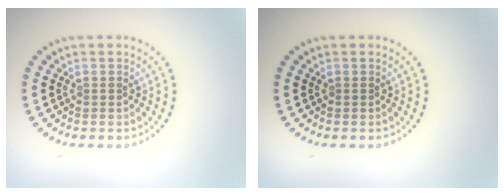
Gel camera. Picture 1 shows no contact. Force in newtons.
{"total": 0.0}